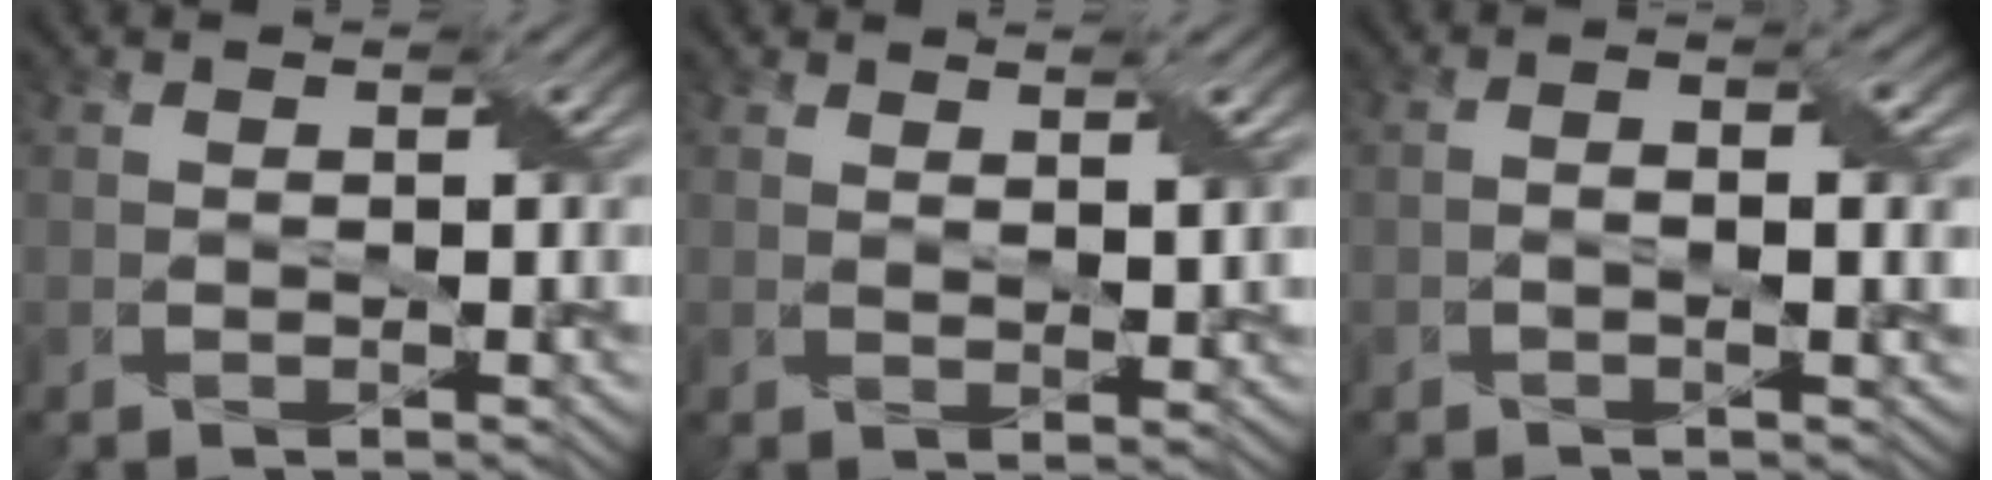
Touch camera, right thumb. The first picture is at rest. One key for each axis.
{"total": 2.5, "fx": 1.8, "fy": 0.4, "fz": 1.7, "tx": -0.033, "ty": -0.004, "tz": 0.033}
{"total": 3.4, "fx": -0.2, "fy": 1.0, "fz": 3.2, "tx": -0.061, "ty": 0.002, "tz": -0.004}